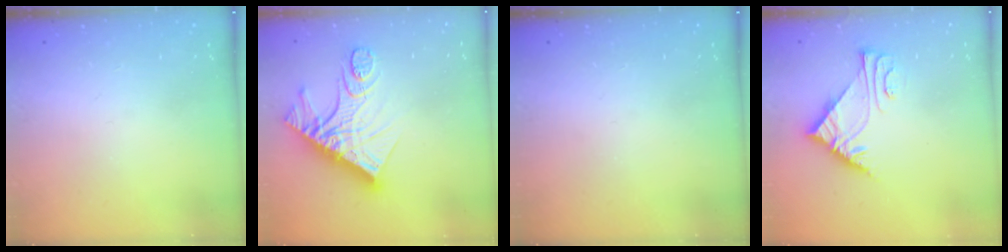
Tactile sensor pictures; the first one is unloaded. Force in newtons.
{"total": 16.3, "press": 16.3, "slide": 1.3}
{"total": 0.0}
{"total": 6.0, "press": 6.0, "slide": 0.7}